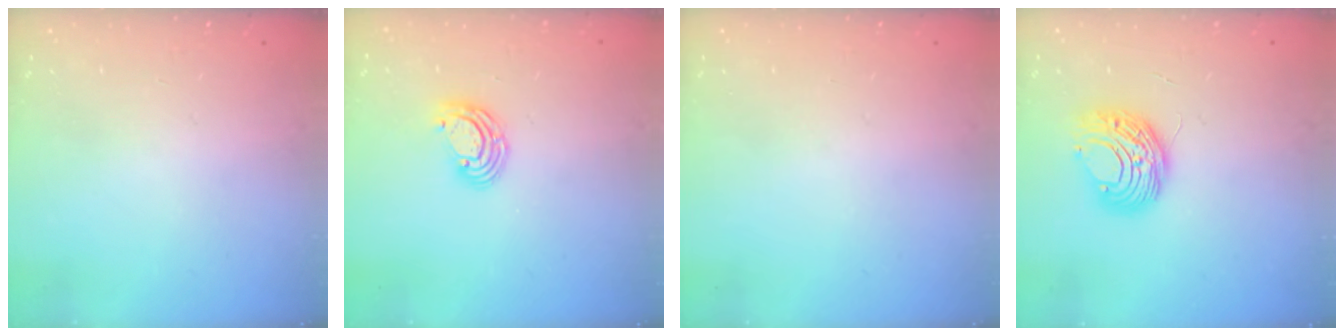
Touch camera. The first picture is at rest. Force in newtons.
{"total": 6.5, "press": 6.4, "slide": 0.8}
{"total": 0.0}
{"total": 9.0, "press": 8.9, "slide": 0.5}